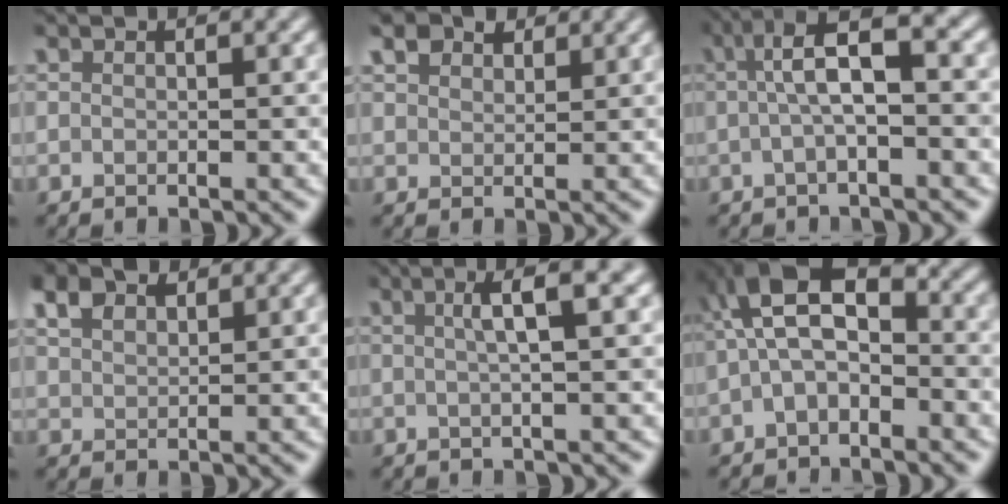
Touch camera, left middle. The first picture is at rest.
{"total": 3.0, "force": [2.2, 1.7, 1.2], "torque": [-0.028, 0.009, 0.039]}
{"total": 5.1, "force": [0.5, 1.2, 4.9], "torque": [-0.090, 0.017, 0.003]}
{"total": 3.4, "force": [2.3, 1.8, 1.7], "torque": [-0.041, 0.011, 0.047]}
{"total": 3.9, "force": [1.1, 0.7, 3.7], "torque": [-0.048, 0.013, 0.012]}
{"total": 5.6, "force": [-0.8, 3.1, 4.6], "torque": [-0.082, 0.023, -0.027]}